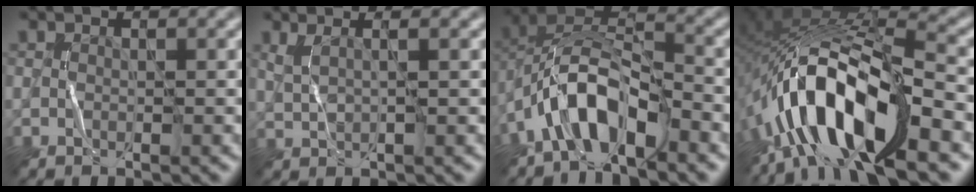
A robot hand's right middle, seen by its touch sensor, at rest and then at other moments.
{"total": 2.3, "force": [1.5, 0.8, 1.5], "torque": [-0.023, -0.004, 0.015]}
{"total": 7.2, "force": [-4.2, 2.8, 5.1], "torque": [-0.090, 0.013, -0.086]}
{"total": 11.6, "force": [-6.0, 4.3, 8.9], "torque": [-0.162, 0.015, -0.115]}